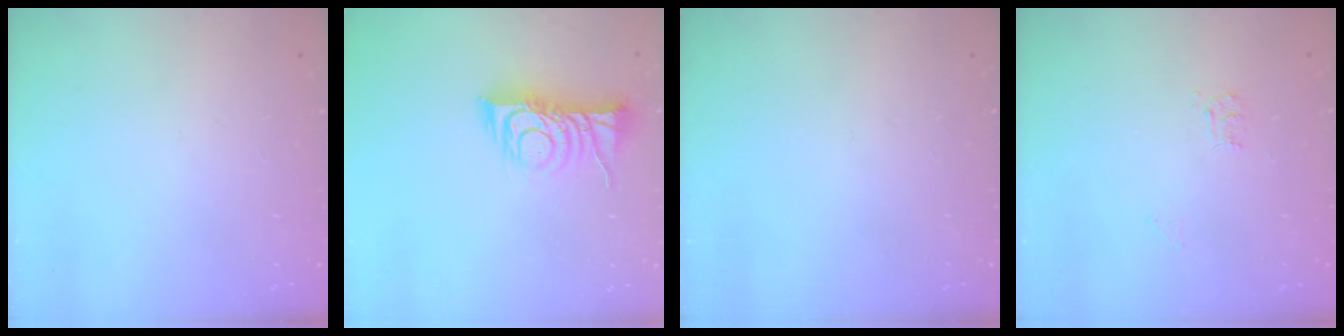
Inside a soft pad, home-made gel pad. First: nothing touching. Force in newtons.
{"total": 10.0, "press": 10.0, "slide": 0.3}
{"total": 0.0}
{"total": 3.9, "press": 3.9, "slide": 0.6}